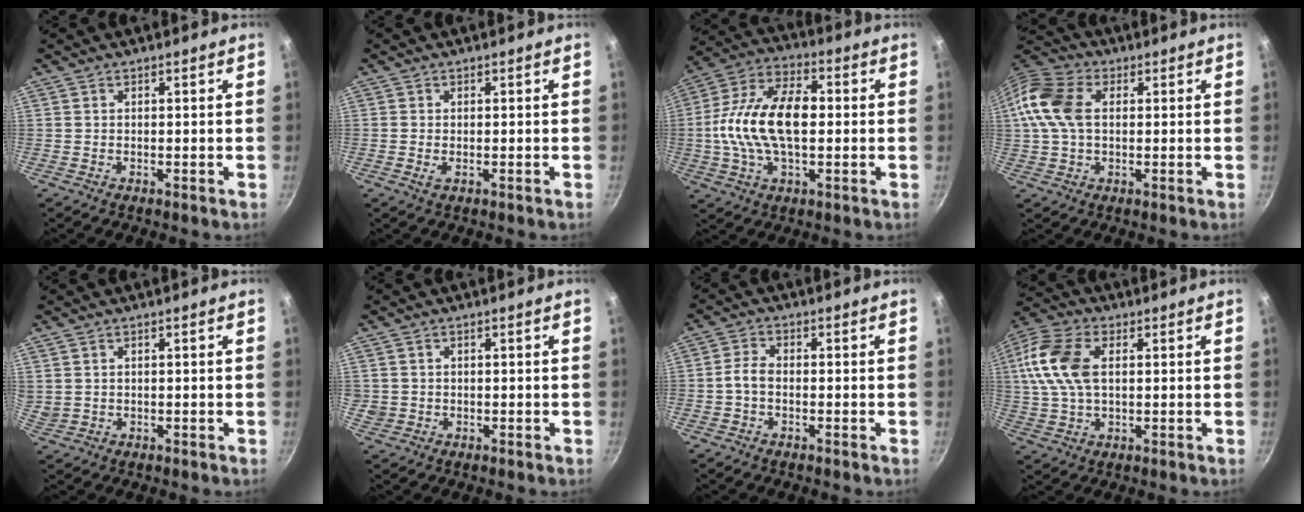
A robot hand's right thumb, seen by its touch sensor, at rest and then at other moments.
{"total": 1.2, "force": [-0.3, 0.6, 1.0], "torque": [-0.023, -0.001, -0.005]}
{"total": 17.5, "force": [-0.1, 9.5, 14.7], "torque": [-0.258, 0.034, -0.017]}
{"total": 11.6, "force": [1.5, 7.7, 8.6], "torque": [-0.167, 0.019, 0.014]}
{"total": 1.7, "force": [0.8, 1.1, 1.0], "torque": [-0.019, 0.002, 0.023]}
{"total": 1.8, "force": [0.0, 1.8, 0.4], "torque": [-0.010, 0.004, 0.005]}
{"total": 3.1, "force": [-1.0, 1.6, 2.4], "torque": [-0.058, 0.017, -0.027]}
{"total": 13.3, "force": [2.3, 7.9, 10.4], "torque": [-0.206, 0.016, 0.034]}